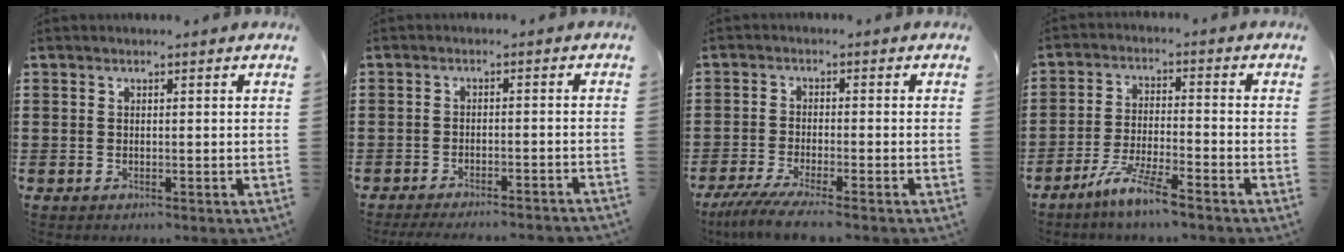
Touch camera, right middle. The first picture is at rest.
{"total": 2.9, "force": [-2.8, -0.1, 0.6], "torque": [-0.011, 0.000, -0.057]}
{"total": 4.8, "force": [-4.2, -0.3, 2.3], "torque": [-0.059, -0.022, -0.083]}
{"total": 6.4, "force": [-5.2, 0.3, 3.8], "torque": [-0.088, -0.010, -0.100]}